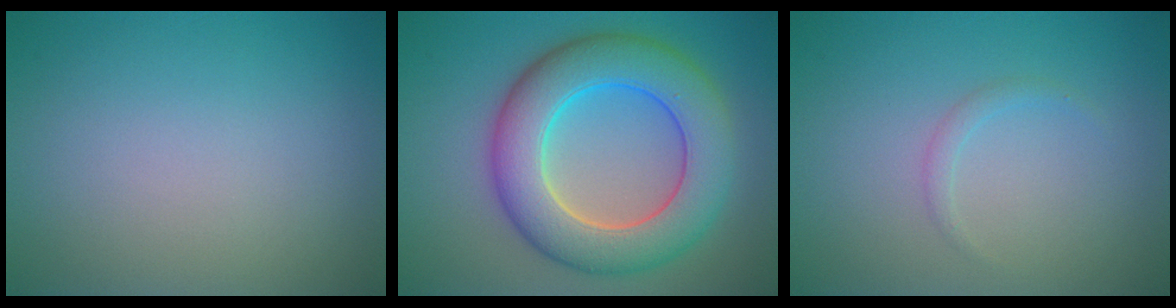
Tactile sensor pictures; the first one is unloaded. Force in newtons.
{"total": 9.3, "press": 9.3, "slide": 0.2}
{"total": 0.9, "press": 0.9, "slide": 0.0}